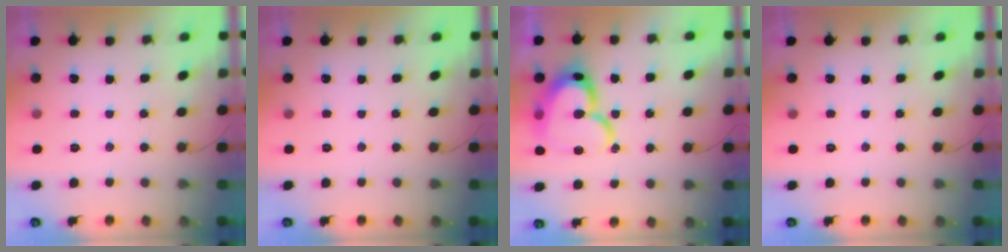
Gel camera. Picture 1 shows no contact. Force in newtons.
{"total": 0.0}
{"total": 22.2, "press": 22.0, "slide": 2.6}
{"total": 0.0}